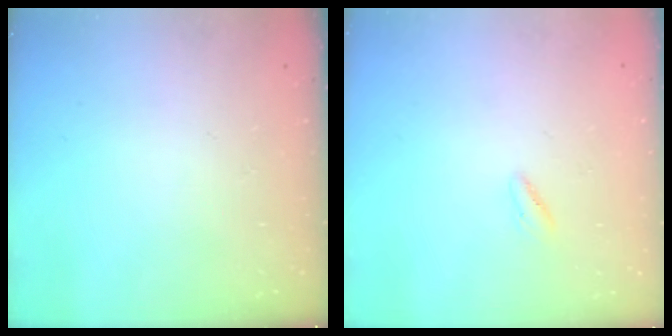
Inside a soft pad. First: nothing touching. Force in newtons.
{"total": 2.3, "press": 2.2, "slide": 0.7}